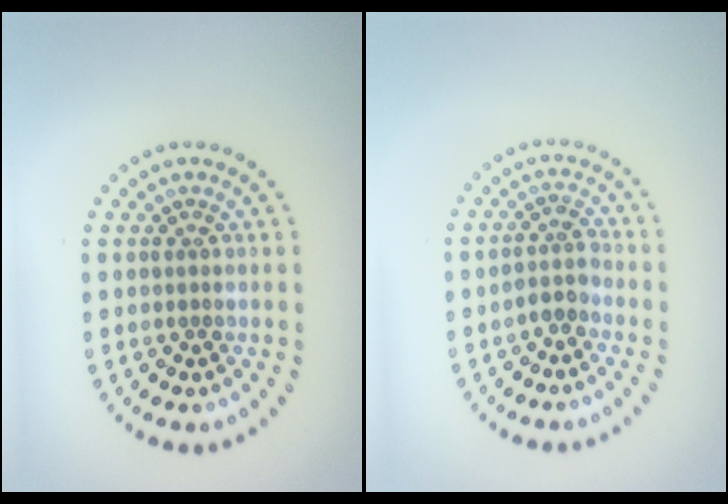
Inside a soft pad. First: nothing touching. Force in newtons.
{"total": 1.8, "press": 1.4, "slide": 1.0}